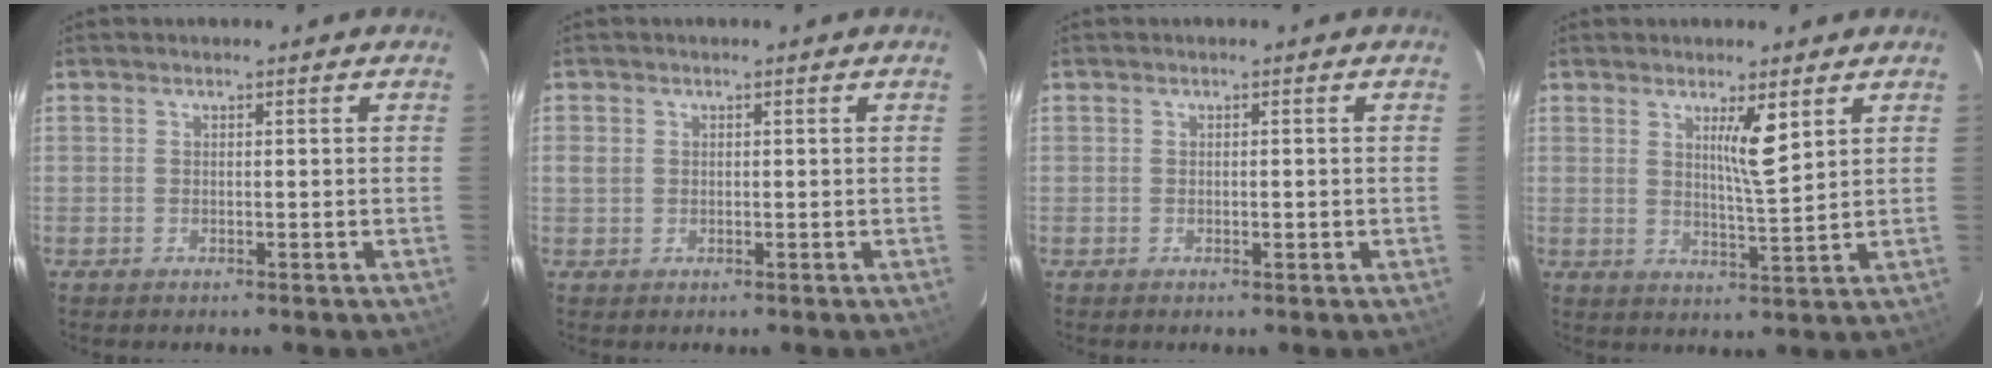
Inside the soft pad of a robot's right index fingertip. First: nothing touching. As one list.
[{"total": 1.7, "force": [0.2, 1.5, 0.9], "torque": [-0.028, 0.011, 0.008]}, {"total": 0.9, "force": [-0.3, 0.3, 0.8], "torque": [-0.016, -0.001, -0.003]}, {"total": 5.3, "force": [2.5, 0.1, 4.7], "torque": [-0.080, -0.011, 0.044]}]